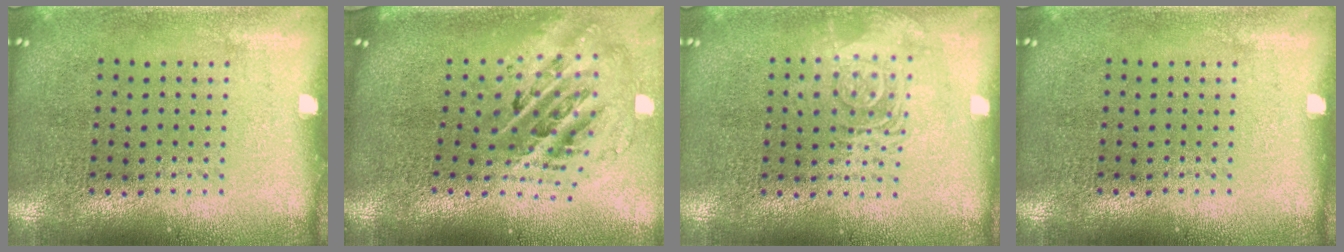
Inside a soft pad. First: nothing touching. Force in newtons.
{"total": 2.7, "press": 1.8, "slide": 2.0}
{"total": 2.8, "press": 2.8, "slide": 0.4}
{"total": 0.0}